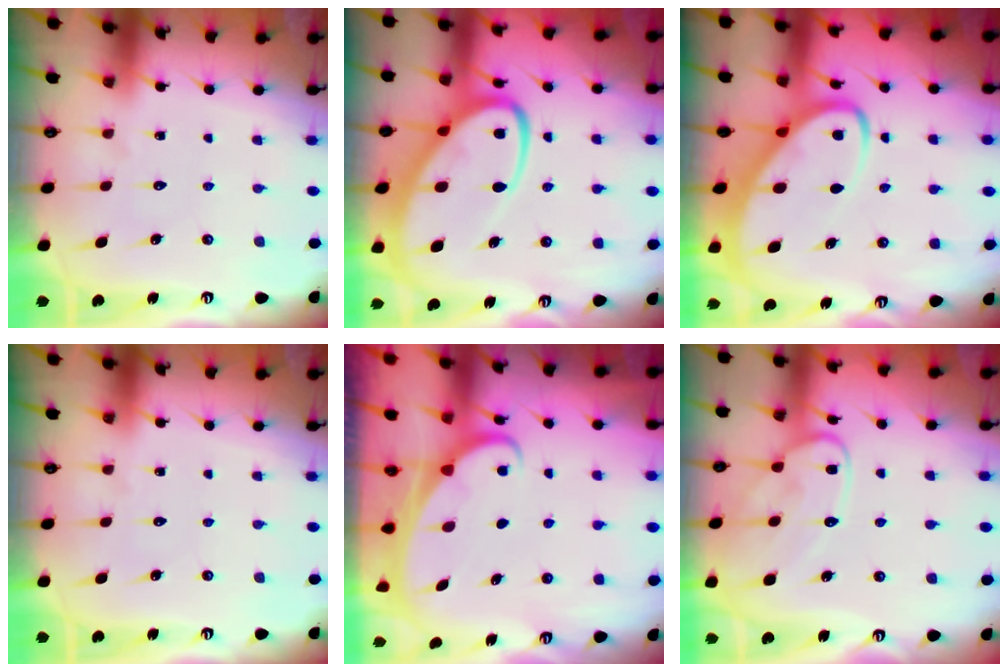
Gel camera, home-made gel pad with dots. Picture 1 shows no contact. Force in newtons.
{"total": 14.3, "press": 14.3, "slide": 1.3}
{"total": 7.9, "press": 7.8, "slide": 0.8}
{"total": 0.0}
{"total": 2.2, "press": 2.2, "slide": 0.3}
{"total": 12.9, "press": 12.9, "slide": 0.9}